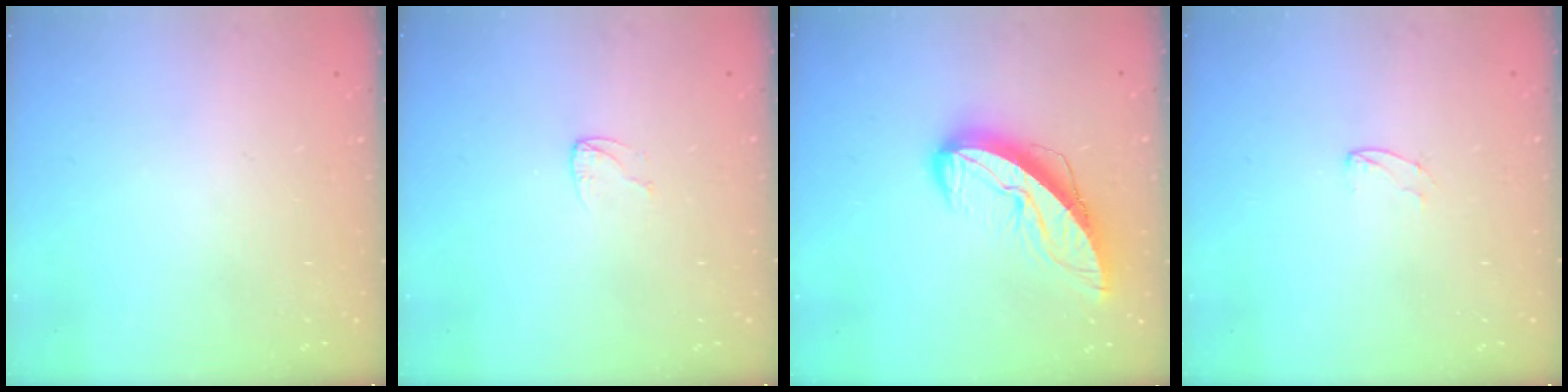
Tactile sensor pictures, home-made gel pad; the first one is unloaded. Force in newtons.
{"total": 3.2, "press": 3.2, "slide": 0.3}
{"total": 11.9, "press": 11.8, "slide": 0.9}
{"total": 3.7, "press": 3.7, "slide": 0.3}